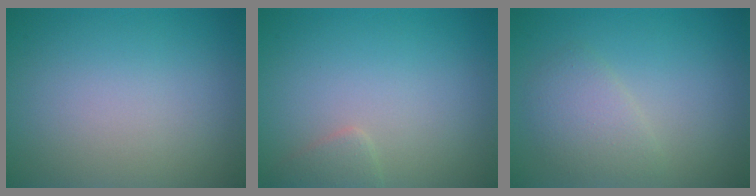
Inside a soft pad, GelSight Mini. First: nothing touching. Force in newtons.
{"total": 1.2, "press": 1.2, "slide": 0.1}
{"total": 2.4, "press": 2.4, "slide": 0.2}